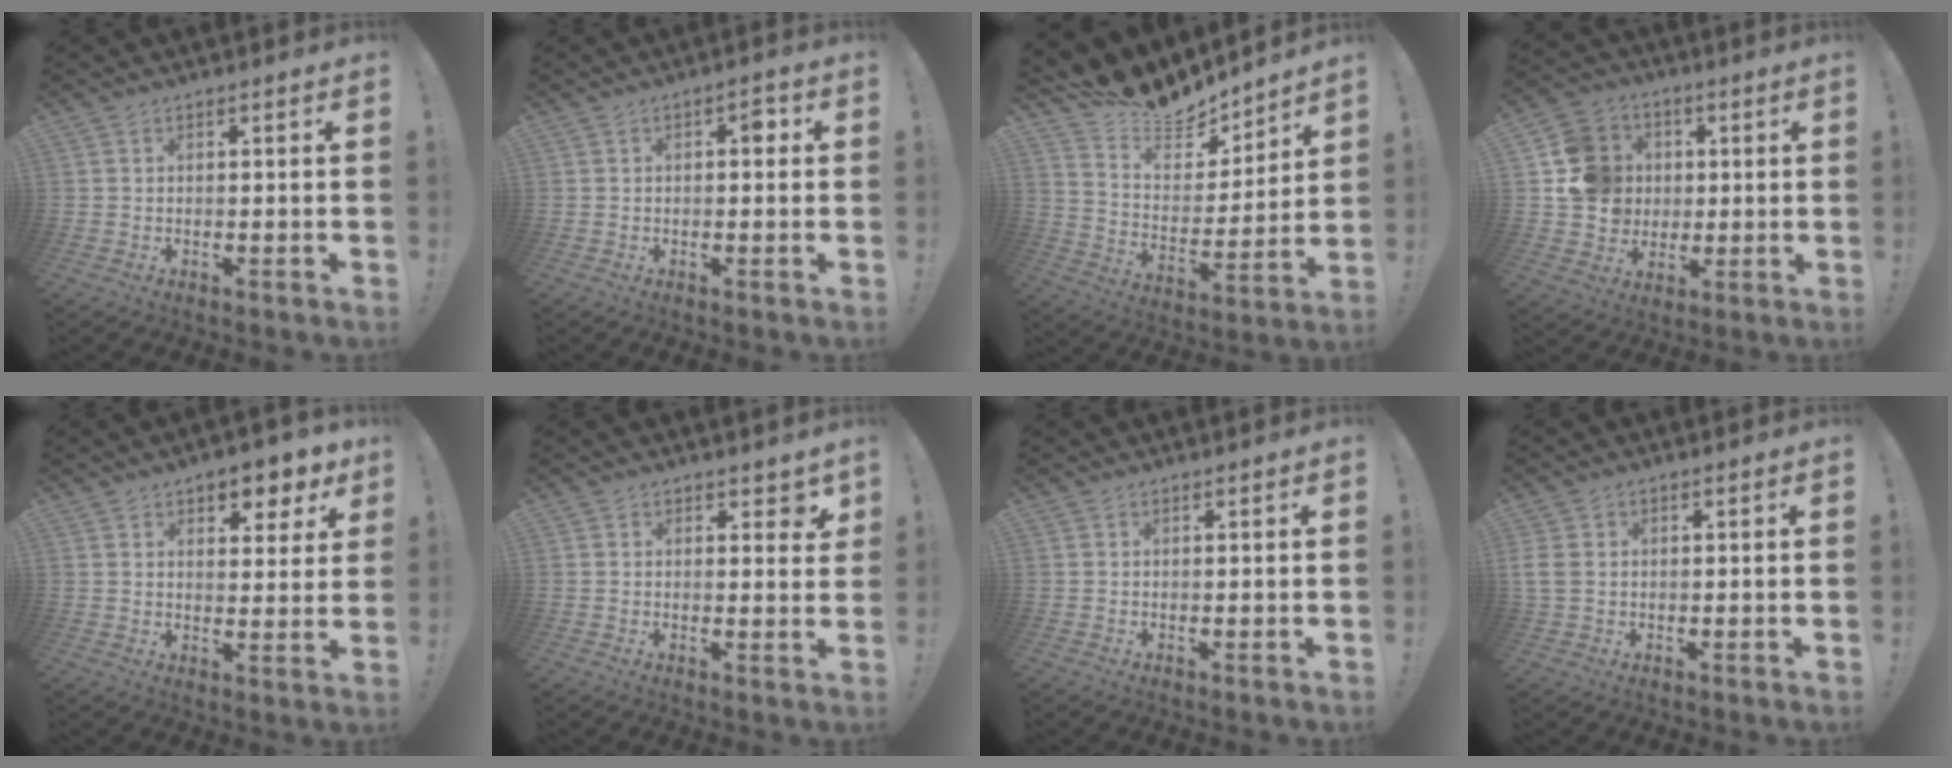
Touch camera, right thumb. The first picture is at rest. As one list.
[{"total": 3.0, "force": [0.0, 1.8, 2.4], "torque": [-0.026, 0.004, -0.008]}, {"total": 11.3, "force": [10.7, 3.4, 1.4], "torque": [-0.046, -0.101, 0.193]}, {"total": 14.4, "force": [1.5, 13.3, 5.3], "torque": [-0.075, 0.009, 0.040]}, {"total": 6.7, "force": [4.7, 3.9, 2.7], "torque": [-0.019, -0.039, 0.083]}, {"total": 2.9, "force": [2.0, 1.8, 0.9], "torque": [0.000, -0.010, 0.034]}, {"total": 0.0}, {"total": 3.8, "force": [0.5, 2.9, 2.4], "torque": [-0.046, 0.004, 0.013]}]